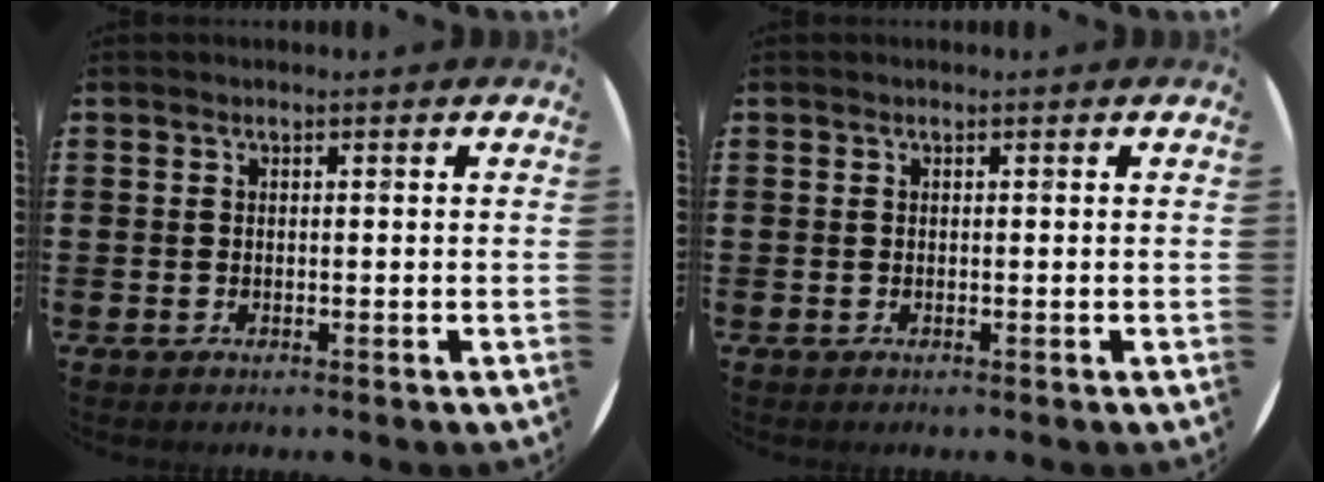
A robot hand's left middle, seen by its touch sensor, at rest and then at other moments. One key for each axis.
{"total": 0.0}